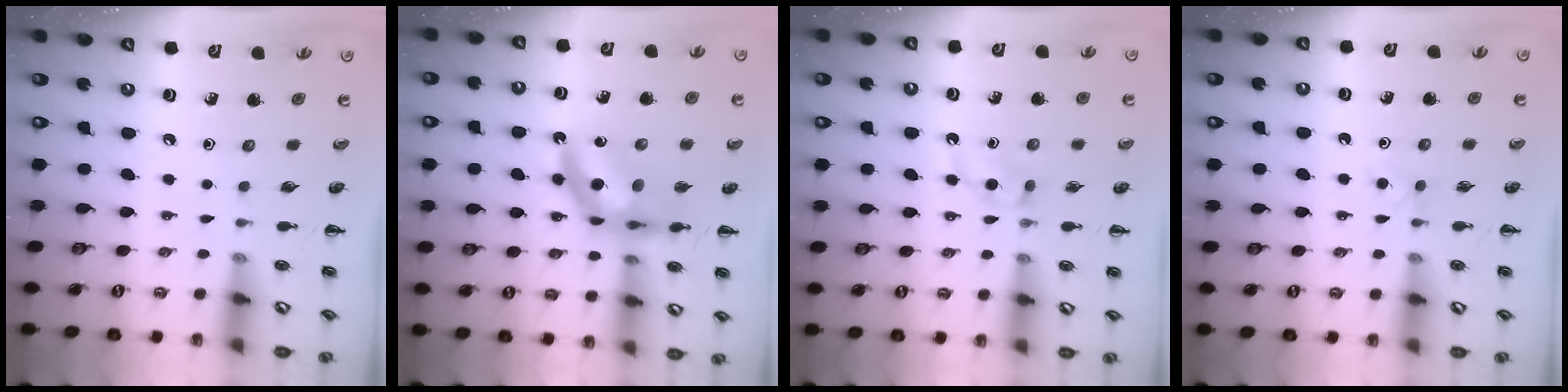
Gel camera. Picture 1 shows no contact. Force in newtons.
{"total": 12.3, "press": 11.7, "slide": 3.8}
{"total": 3.7, "press": 3.4, "slide": 1.5}
{"total": 2.6, "press": 2.4, "slide": 1.0}